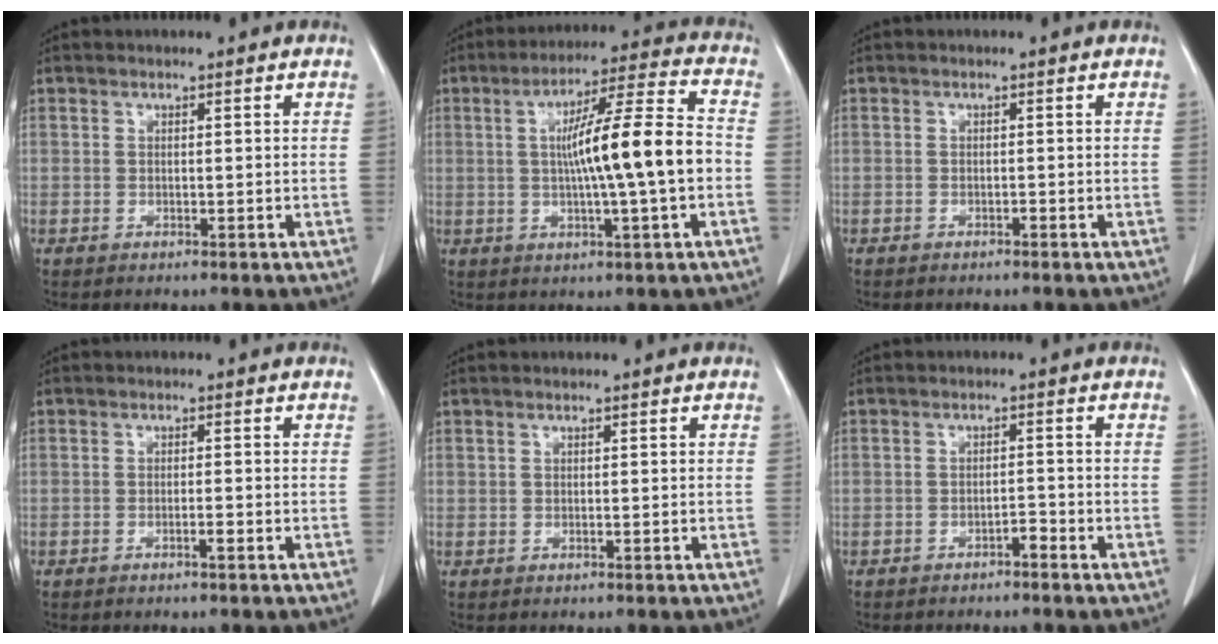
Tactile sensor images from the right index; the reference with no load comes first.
{"total": 13.8, "force": [-0.6, 0.2, 13.7], "torque": [-0.223, 0.012, -0.014]}
{"total": 0.0}
{"total": 1.2, "force": [-0.6, 0.0, 1.0], "torque": [-0.019, 0.001, -0.011]}
{"total": 0.0}
{"total": 1.5, "force": [-1.2, 0.3, 0.8], "torque": [-0.011, 0.003, -0.020]}